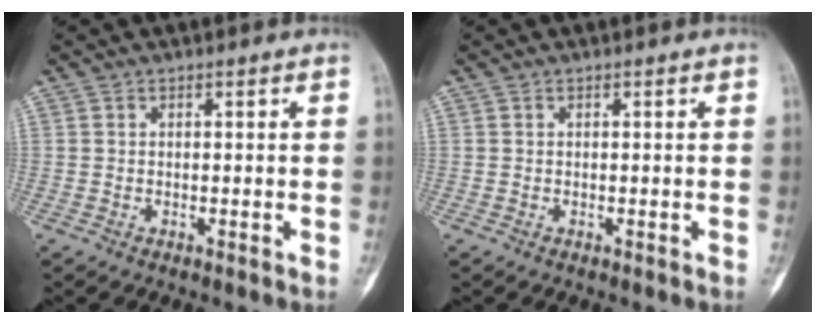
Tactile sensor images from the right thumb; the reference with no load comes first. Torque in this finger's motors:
{"motor_torque": [0.00, 0.00, 0.05, -0.05, 0.01]}